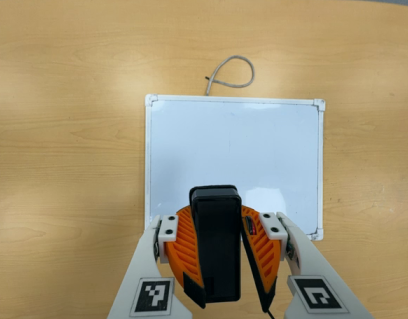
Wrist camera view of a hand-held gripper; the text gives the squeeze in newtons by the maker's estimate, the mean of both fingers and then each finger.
{"total": 11.4, "left": 10.7, "right": 12.1}